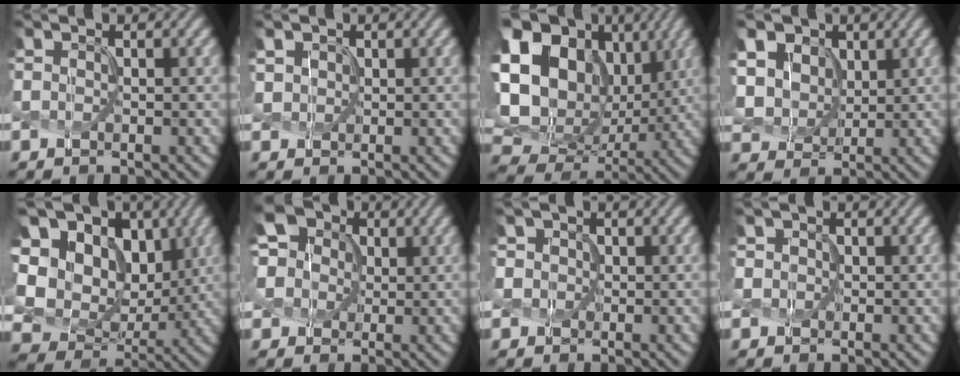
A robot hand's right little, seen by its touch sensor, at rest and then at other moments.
{"total": 1.5, "force": [0.9, 1.1, 0.2], "torque": [-0.010, 0.001, 0.020]}
{"total": 19.2, "force": [5.7, 14.8, 10.8], "torque": [-0.261, 0.034, 0.125]}
{"total": 9.1, "force": [3.9, 7.0, 4.3], "torque": [-0.115, 0.026, 0.066]}
{"total": 16.3, "force": [4.6, 12.8, 9.1], "torque": [-0.210, 0.027, 0.090]}
{"total": 8.8, "force": [3.5, 7.2, 3.7], "torque": [-0.085, 0.035, 0.044]}
{"total": 2.2, "force": [0.8, 2.0, 0.6], "torque": [-0.015, 0.009, 0.007]}
{"total": 1.0, "force": [0.2, 1.0, 0.0], "torque": [0.002, 0.001, -0.002]}